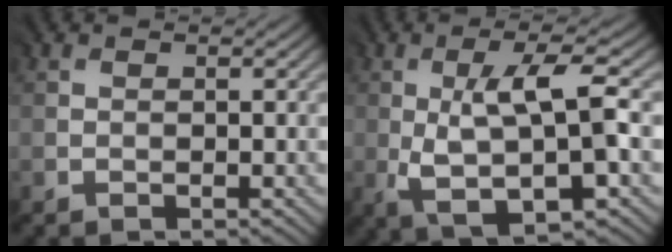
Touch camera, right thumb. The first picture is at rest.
{"total": 8.3, "force": [-0.5, 2.0, 8.0], "torque": [-0.148, 0.007, -0.006]}